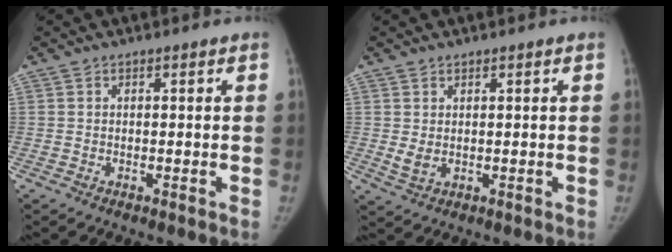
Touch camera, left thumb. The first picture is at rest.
{"total": 2.4, "force": [0.7, 1.5, 1.7], "torque": [-0.033, -0.009, 0.022]}